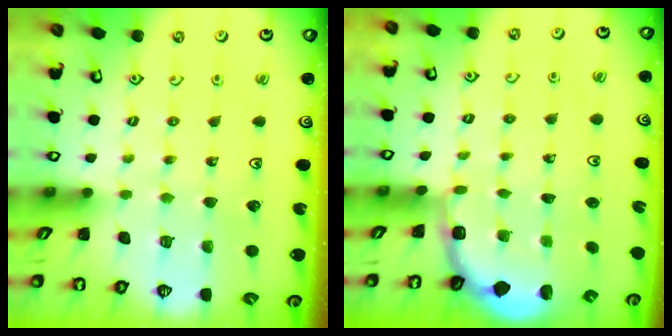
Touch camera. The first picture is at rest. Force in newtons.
{"total": 1.8, "press": 1.6, "slide": 0.7}